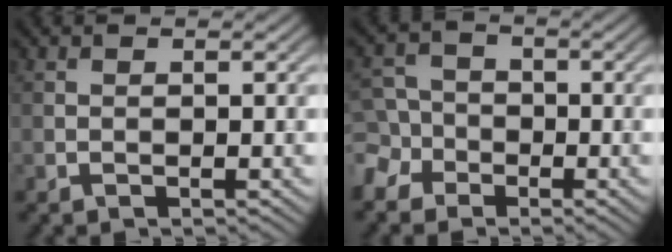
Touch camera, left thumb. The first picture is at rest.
{"total": 4.9, "force": [-2.5, 4.0, 1.6], "torque": [-0.033, -0.001, -0.066]}